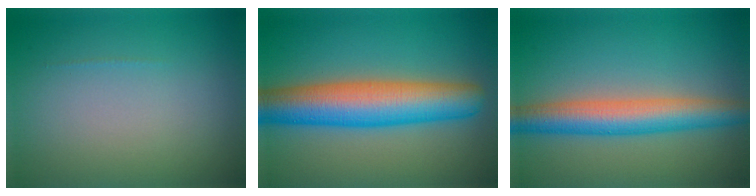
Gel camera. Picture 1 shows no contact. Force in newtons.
{"total": 9.1, "press": 9.1, "slide": 0.4}
{"total": 5.9, "press": 5.9, "slide": 0.3}